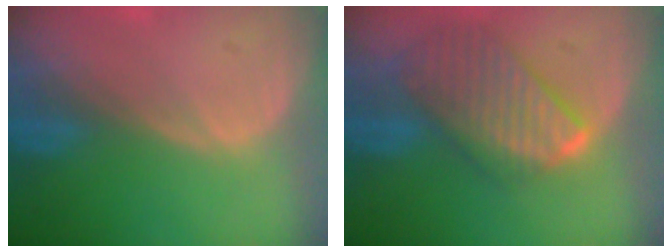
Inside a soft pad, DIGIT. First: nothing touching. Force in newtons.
{"total": 9.7, "press": 8.3, "slide": 5.0}